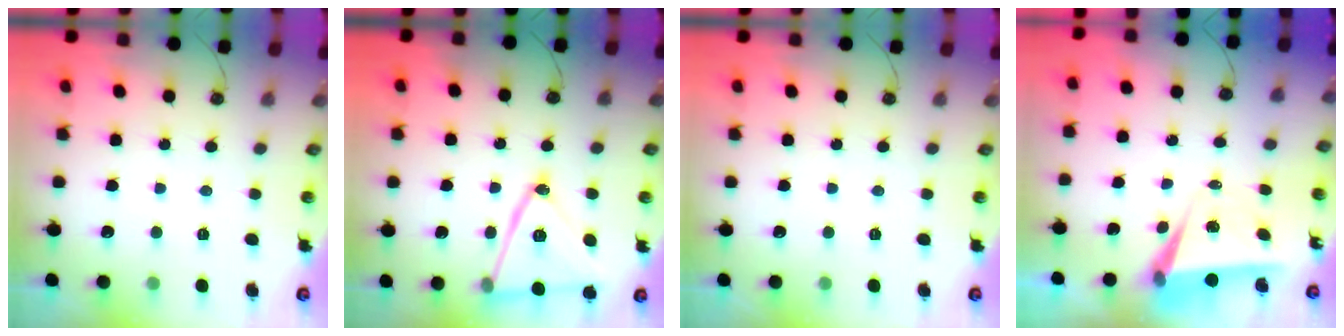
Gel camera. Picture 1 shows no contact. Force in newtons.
{"total": 18.1, "press": 17.8, "slide": 3.4}
{"total": 0.0}
{"total": 5.9, "press": 4.2, "slide": 4.2}